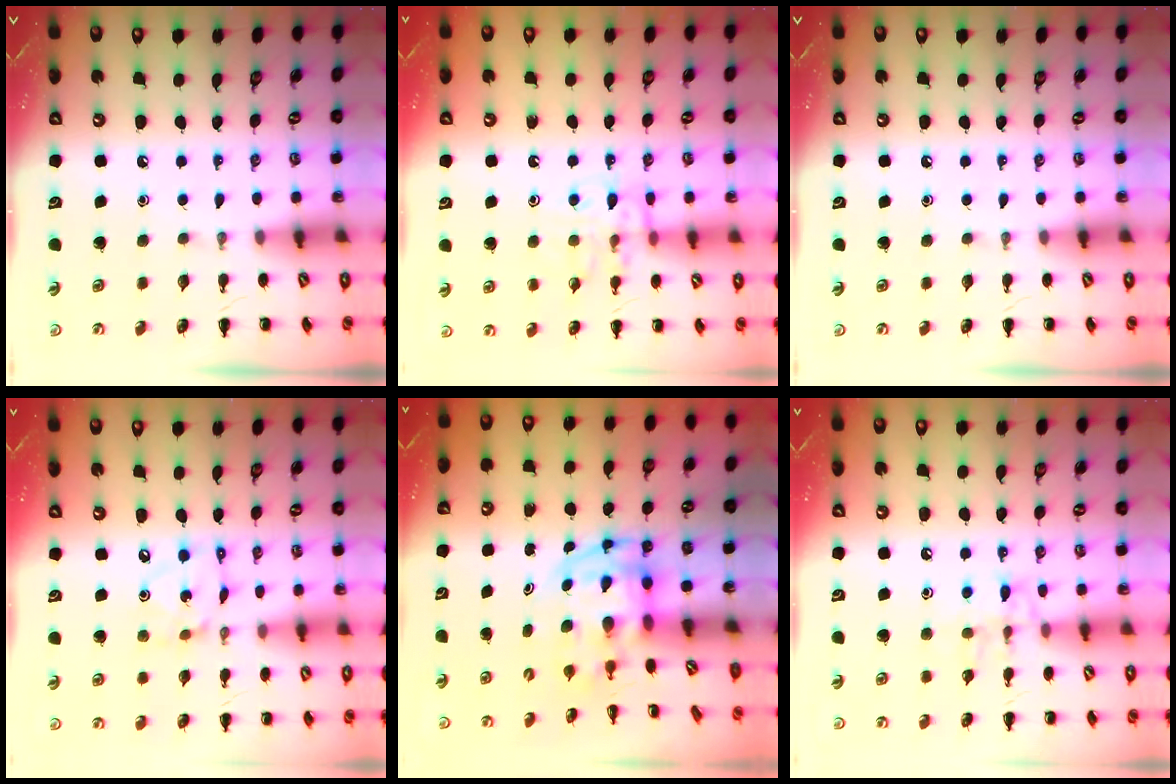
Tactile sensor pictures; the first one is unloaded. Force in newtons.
{"total": 11.5, "press": 11.4, "slide": 1.2}
{"total": 0.0}
{"total": 4.5, "press": 4.5, "slide": 0.6}
{"total": 3.8, "press": 3.7, "slide": 0.7}
{"total": 9.3, "press": 9.2, "slide": 1.0}